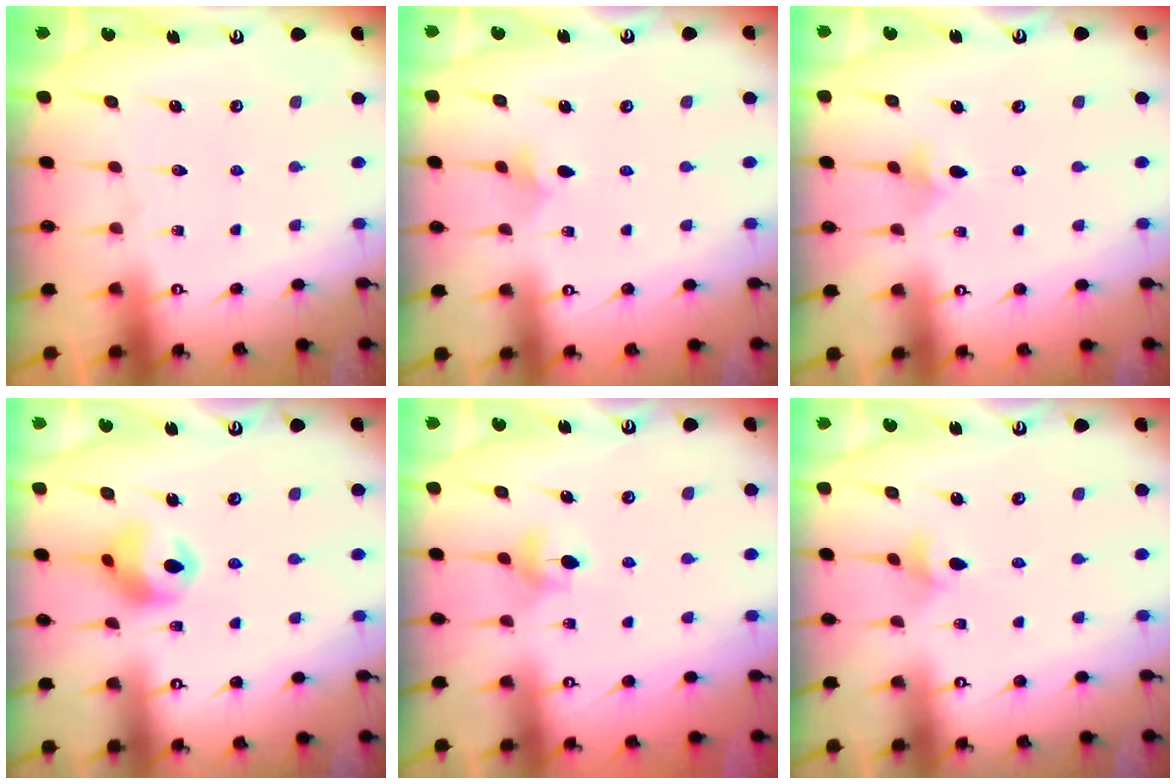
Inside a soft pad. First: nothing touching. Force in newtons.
{"total": 3.1, "press": 3.0, "slide": 0.7}
{"total": 2.7, "press": 2.6, "slide": 0.5}
{"total": 11.4, "press": 11.3, "slide": 1.8}
{"total": 4.6, "press": 4.5, "slide": 0.9}
{"total": 3.5, "press": 3.4, "slide": 0.9}